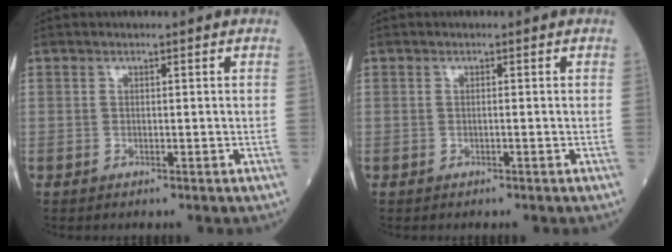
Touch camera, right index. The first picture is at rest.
{"total": 0.0}